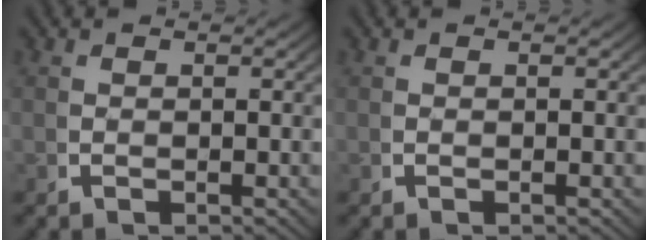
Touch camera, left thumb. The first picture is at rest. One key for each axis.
{"total": 0.0}